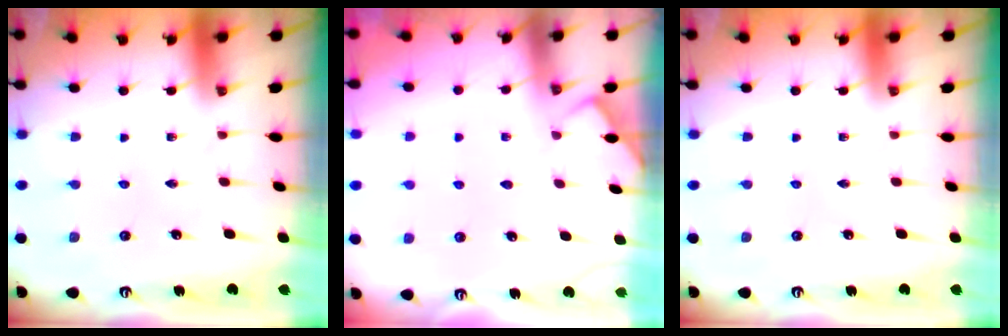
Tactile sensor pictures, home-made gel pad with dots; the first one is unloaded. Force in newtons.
{"total": 2.5, "press": 2.4, "slide": 0.4}
{"total": 0.0}